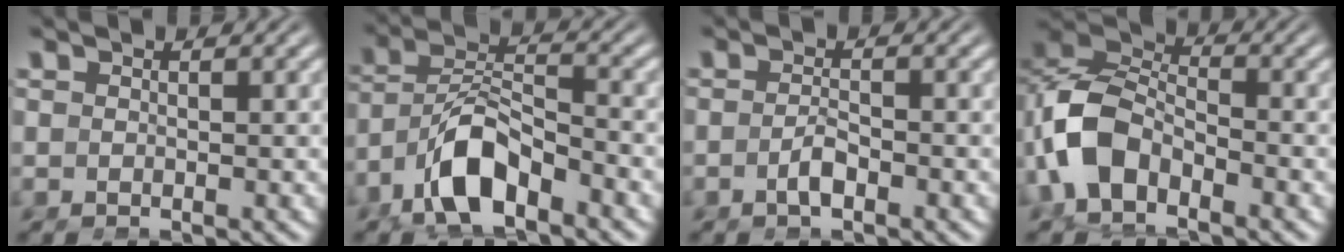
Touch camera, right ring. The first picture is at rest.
{"total": 5.1, "force": [-2.4, 2.3, 3.9], "torque": [-0.075, -0.003, -0.048]}
{"total": 1.3, "force": [-0.9, 0.1, 1.0], "torque": [-0.021, 0.004, -0.020]}
{"total": 6.6, "force": [-1.8, 5.2, 3.6], "torque": [-0.111, -0.010, -0.037]}